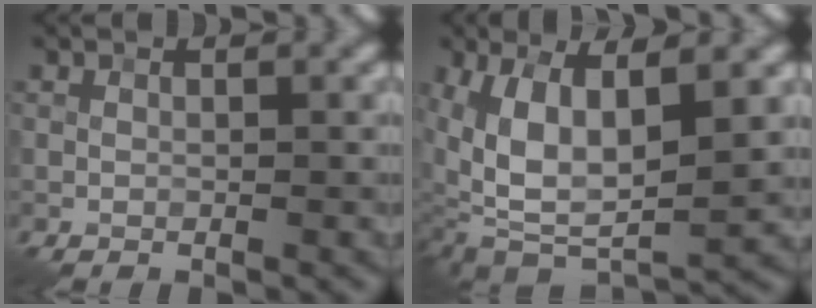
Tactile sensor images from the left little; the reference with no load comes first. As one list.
[{"total": 9.0, "force": [1.9, 4.7, 7.5], "torque": [-0.154, -0.010, 0.033]}]